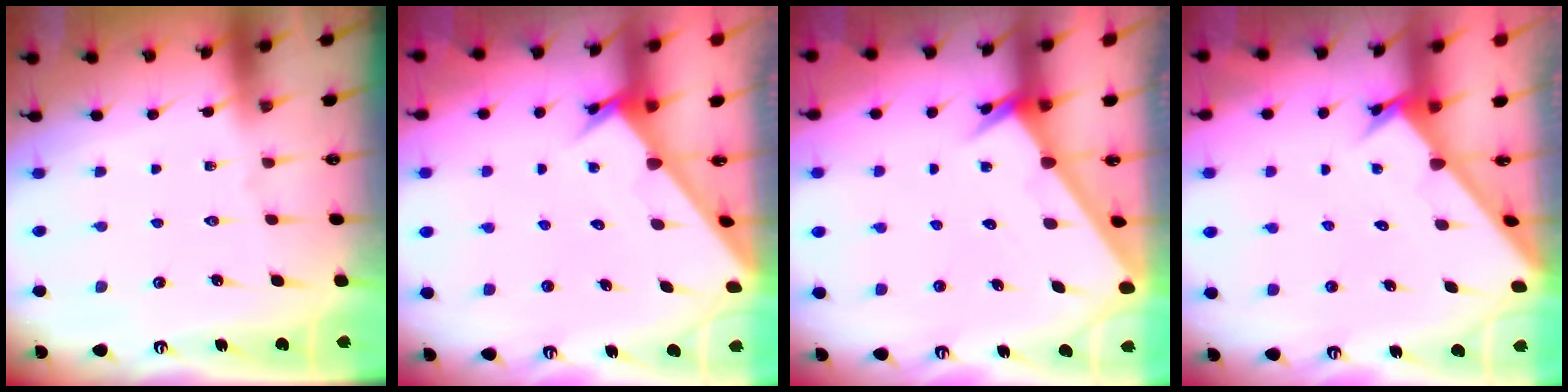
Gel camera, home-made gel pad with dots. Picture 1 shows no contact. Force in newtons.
{"total": 2.8, "press": 2.8, "slide": 0.1}
{"total": 2.5, "press": 2.5, "slide": 0.1}
{"total": 2.2, "press": 2.2, "slide": 0.1}